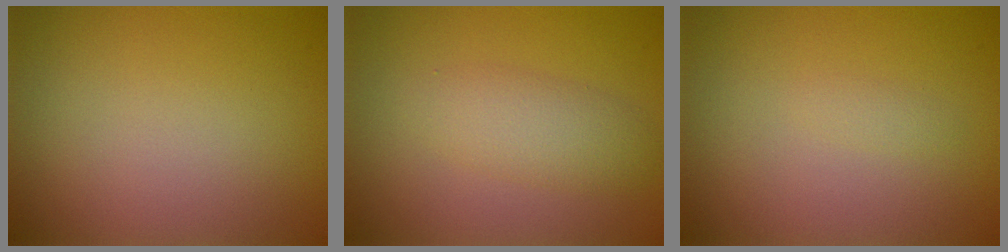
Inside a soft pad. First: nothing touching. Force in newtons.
{"total": 2.8, "press": 2.8, "slide": 0.1}
{"total": 0.6, "press": 0.6, "slide": 0.1}